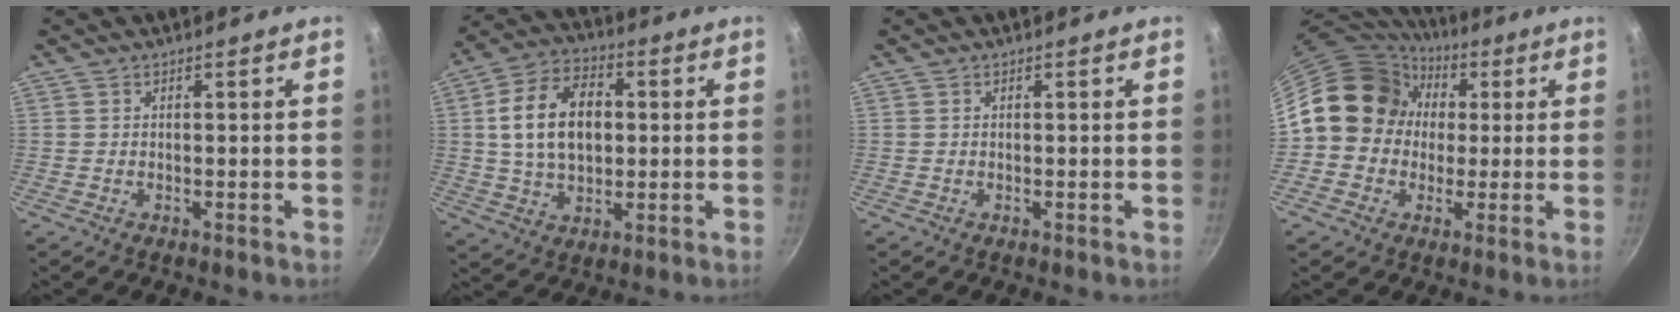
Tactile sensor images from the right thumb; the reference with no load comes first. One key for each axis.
{"total": 15.0, "fx": 1.7, "fy": 9.9, "fz": 11.1, "tx": -0.171, "ty": 0.014, "tz": 0.022}
{"total": 0.0}
{"total": 14.6, "fx": 1.6, "fy": 13.0, "fz": 6.4, "tx": -0.069, "ty": 0.031, "tz": 0.012}